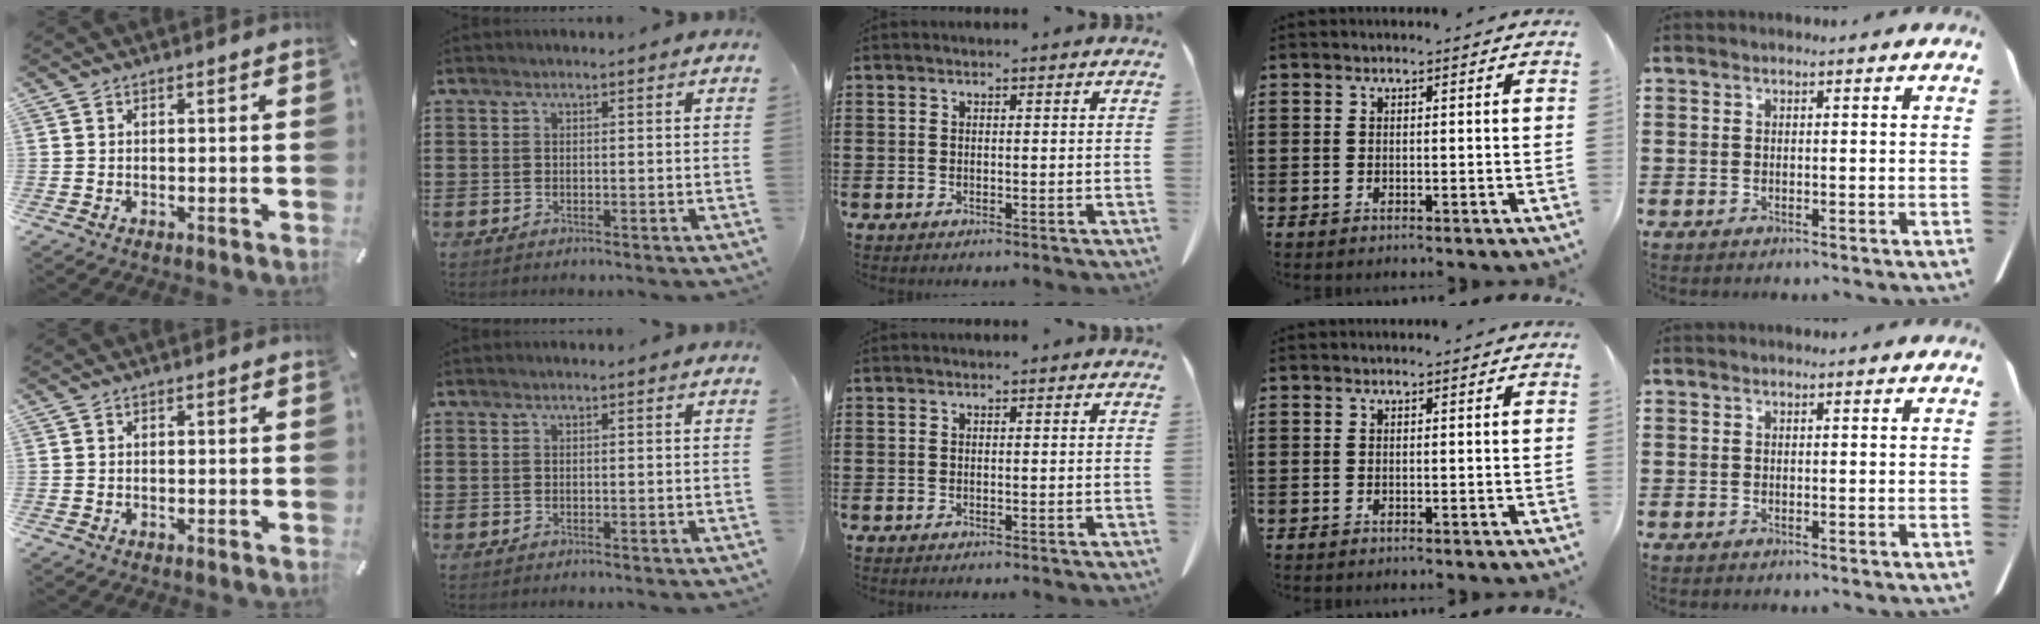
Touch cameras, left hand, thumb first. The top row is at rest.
{}